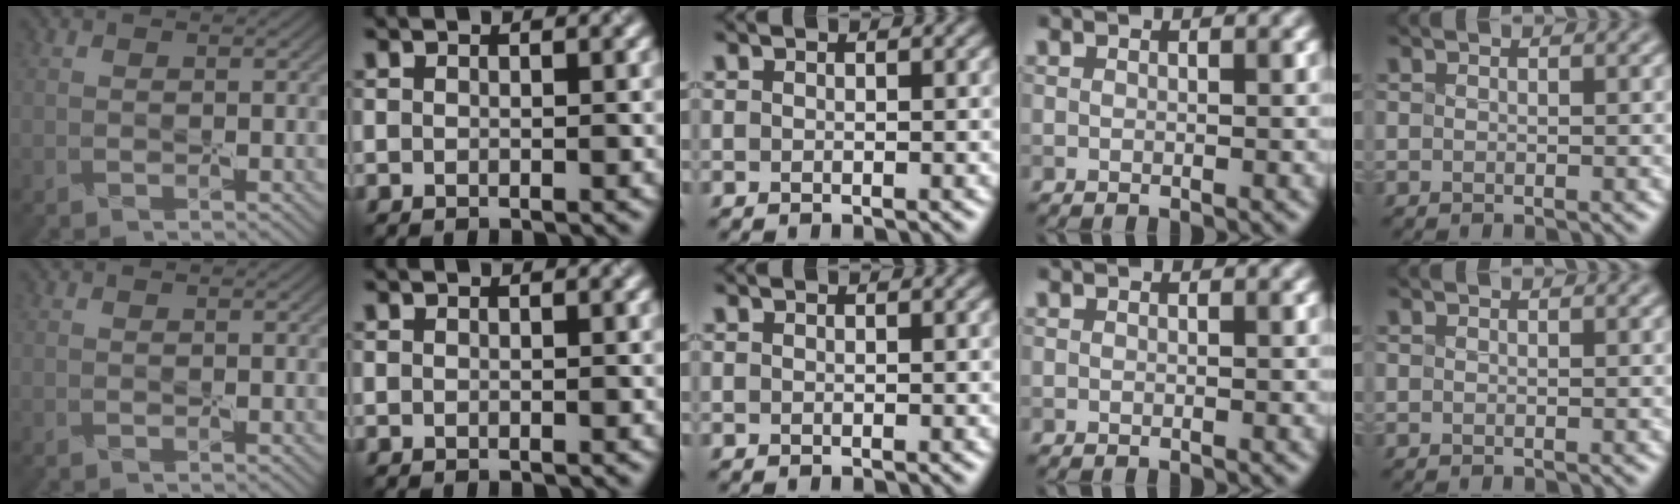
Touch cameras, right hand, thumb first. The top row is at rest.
{}